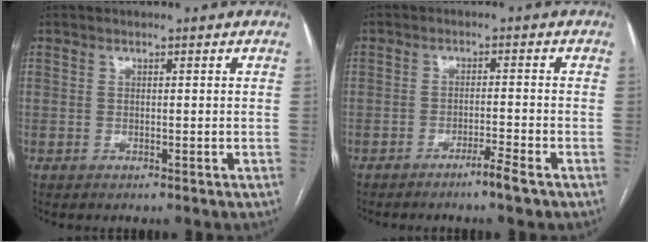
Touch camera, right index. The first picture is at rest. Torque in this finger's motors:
{"motor_torque": [0.52, -0.55, 0.02, 0.01]}